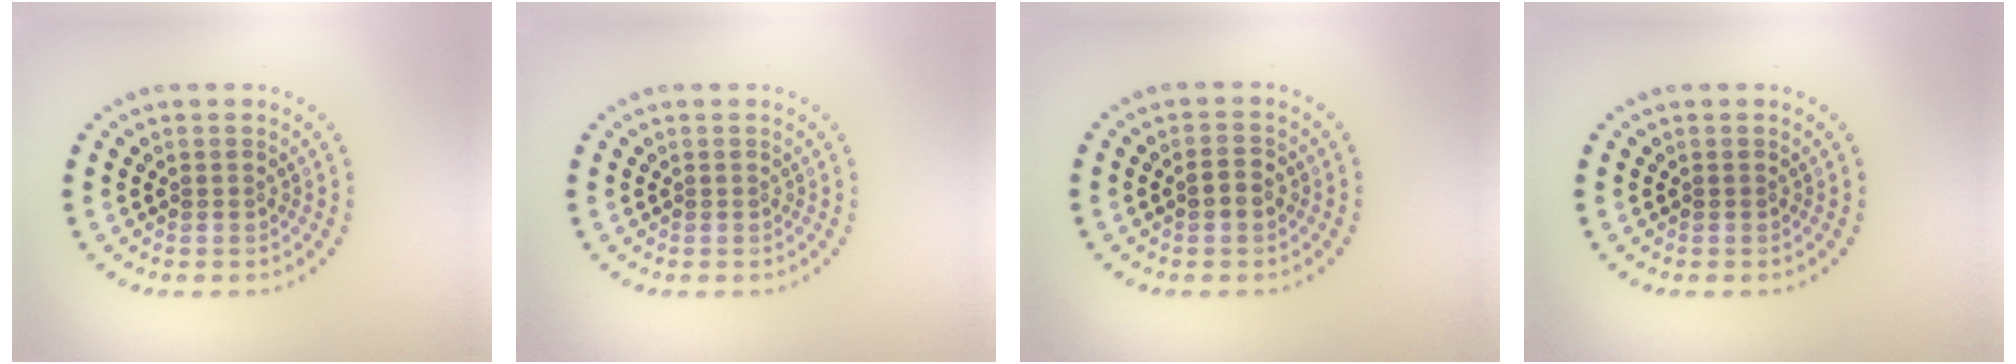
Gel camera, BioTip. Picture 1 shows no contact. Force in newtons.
{"total": 0.0}
{"total": 1.8, "press": 1.8, "slide": 0.2}
{"total": 0.0}